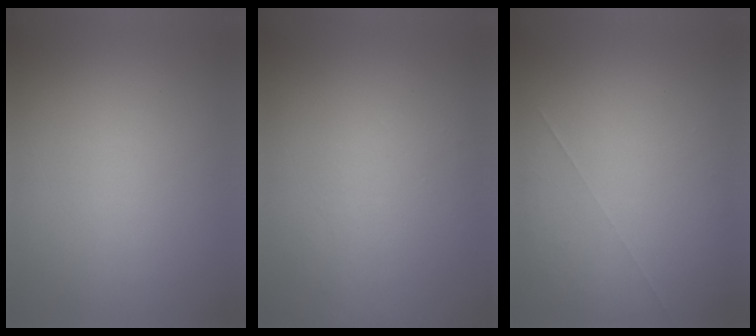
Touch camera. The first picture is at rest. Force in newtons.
{"total": 1.2}
{"total": 1.0}